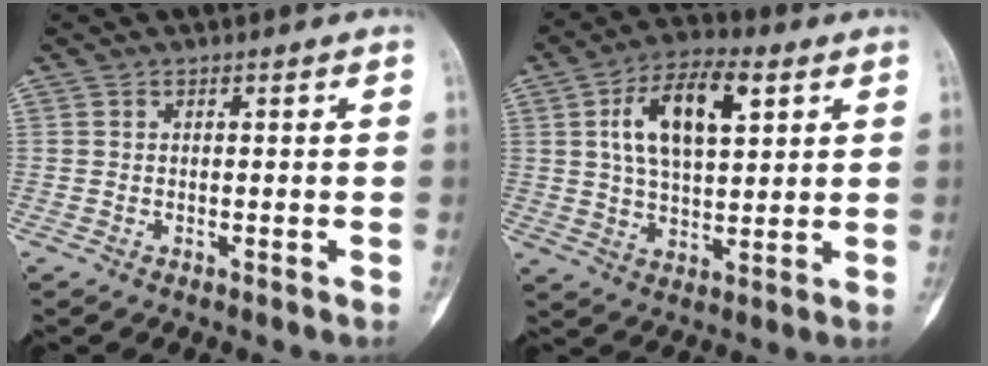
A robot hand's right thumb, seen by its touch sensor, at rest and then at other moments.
{"total": 14.1, "force": [4.8, 6.9, 11.3], "torque": [-0.186, 0.001, 0.082]}